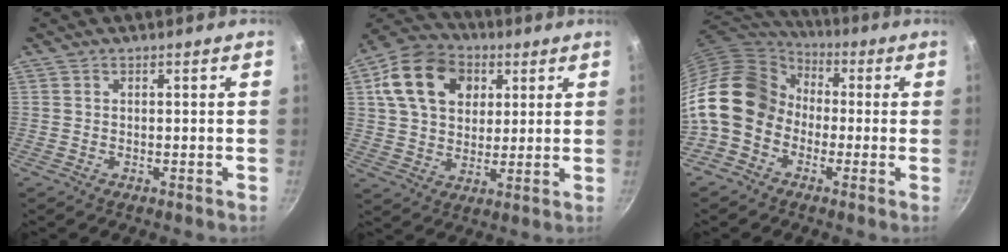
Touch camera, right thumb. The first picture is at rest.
{"total": 16.3, "force": [5.4, 12.1, 9.6], "torque": [-0.141, 0.005, 0.083]}
{"total": 16.6, "force": [-2.4, 13.4, 9.6], "torque": [-0.148, 0.052, -0.064]}